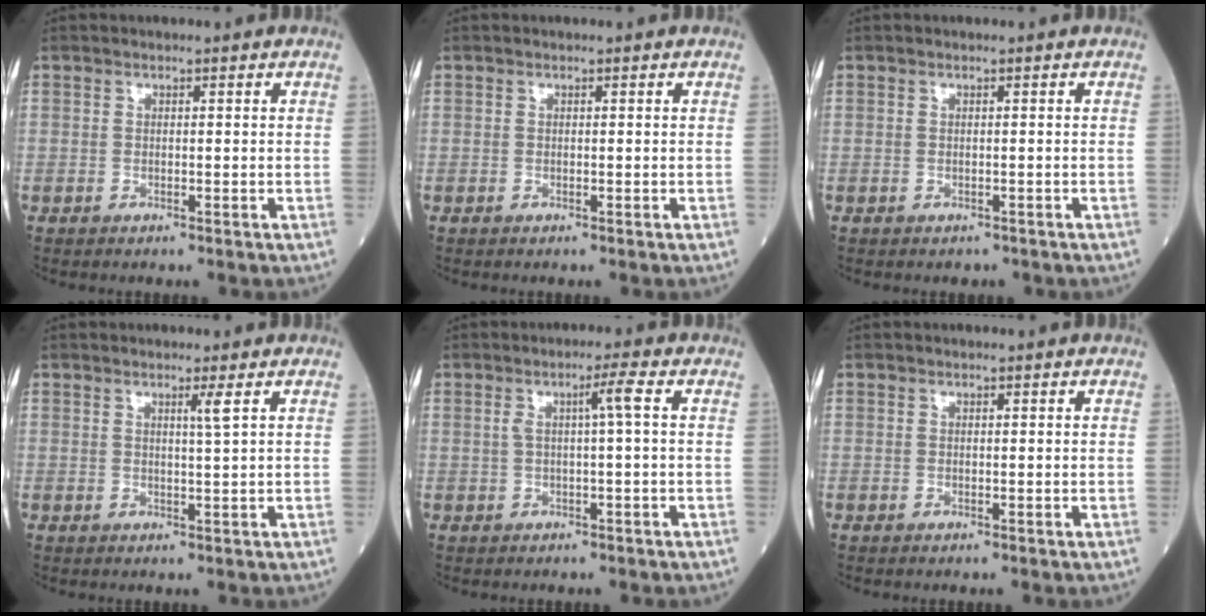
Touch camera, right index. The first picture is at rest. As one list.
[{"total": 0.0}, {"total": 1.3, "force": [-1.0, 0.7, 0.2], "torque": [-0.007, 0.000, -0.011]}, {"total": 1.6, "force": [0.8, -0.6, 1.2], "torque": [-0.027, -0.009, 0.015]}, {"total": 3.1, "force": [0.5, -0.7, 3.0], "torque": [-0.057, 0.005, 0.009]}, {"total": 0.0}]